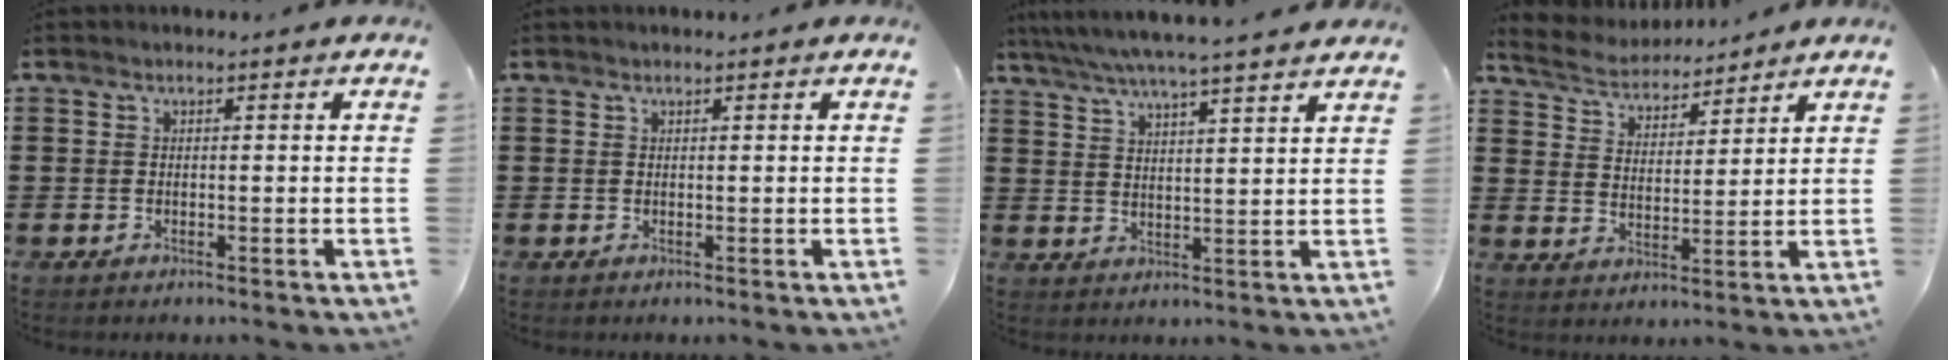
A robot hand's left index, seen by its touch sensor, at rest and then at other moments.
{"total": 0.0}
{"total": 5.1, "force": [4.5, -0.4, 2.3], "torque": [-0.061, -0.025, 0.075]}
{"total": 4.8, "force": [4.7, 0.8, 0.2], "torque": [-0.030, -0.024, 0.081]}